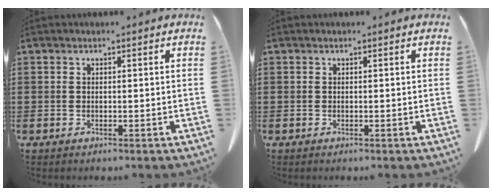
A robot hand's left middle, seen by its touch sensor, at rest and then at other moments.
{"total": 0.0}